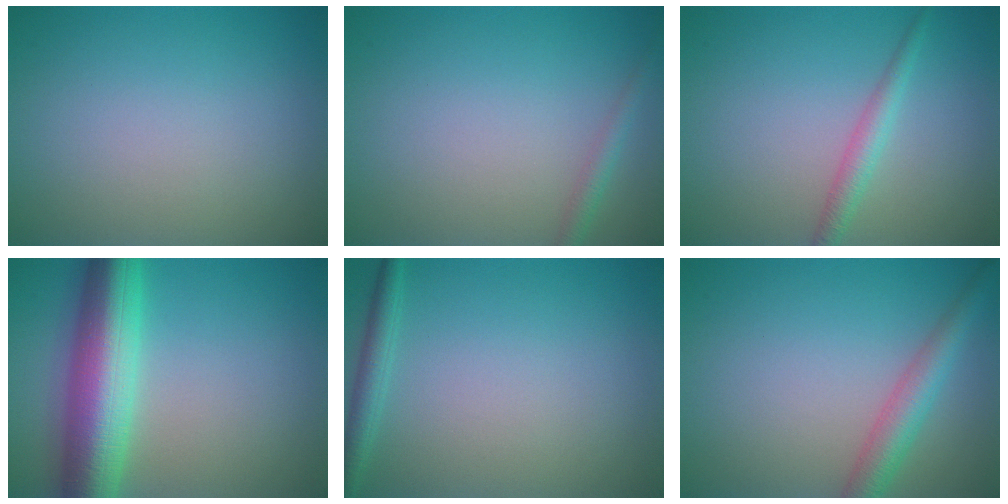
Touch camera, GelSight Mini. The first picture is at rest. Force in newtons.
{"total": 1.4, "press": 1.4, "slide": 0.1}
{"total": 1.9, "press": 1.9, "slide": 0.1}
{"total": 9.5, "press": 9.5, "slide": 0.1}
{"total": 1.8, "press": 1.8, "slide": 0.1}
{"total": 3.4, "press": 3.4, "slide": 0.1}